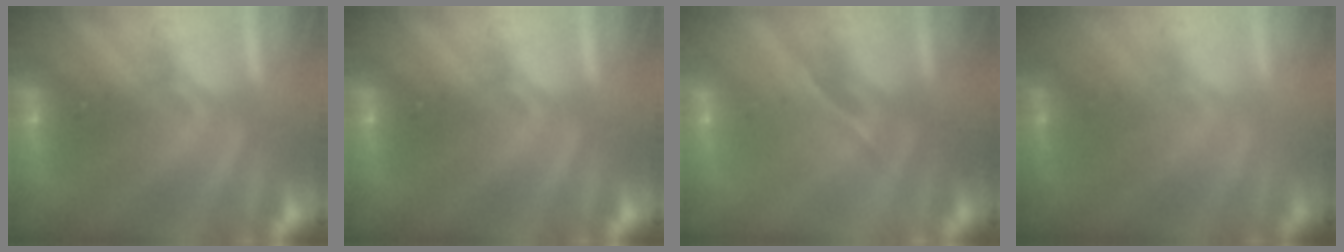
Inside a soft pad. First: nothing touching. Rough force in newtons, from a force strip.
{"total": 0.0}
{"total": 1.4}
{"total": 1.8}